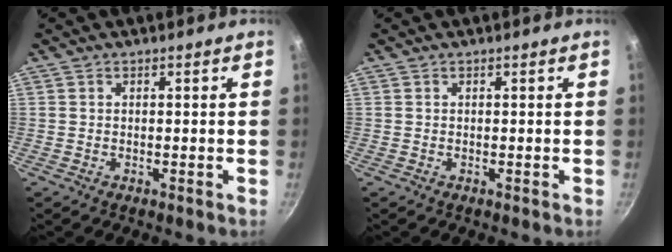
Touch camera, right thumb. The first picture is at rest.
{"total": 0.0}